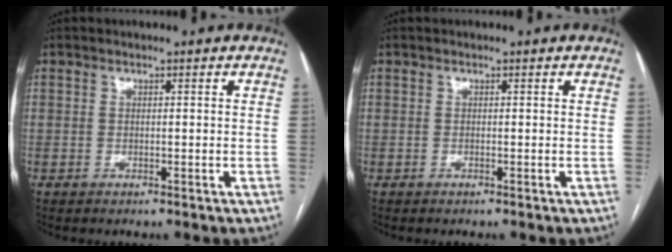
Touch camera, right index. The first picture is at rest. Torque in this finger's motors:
{"motor_torque": [0.42, 0.16, -0.01, 0.01]}